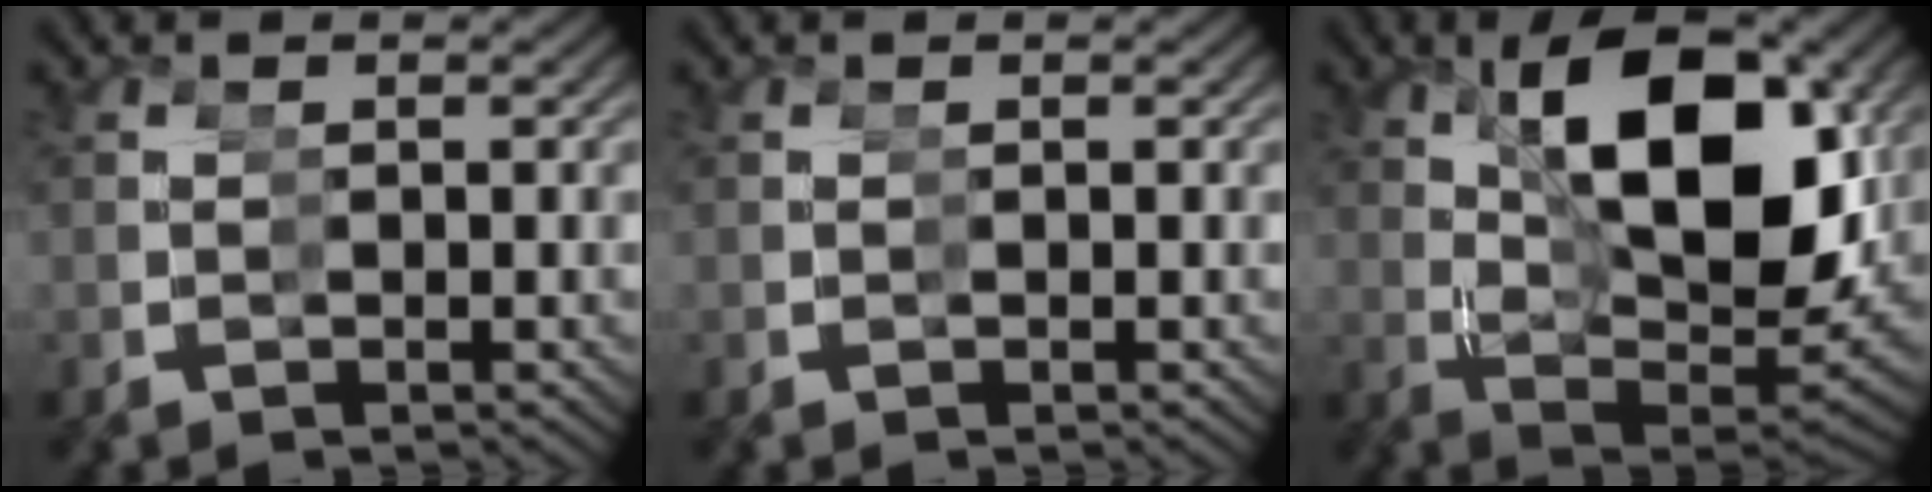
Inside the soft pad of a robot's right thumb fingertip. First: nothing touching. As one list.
[{"total": 0.0}, {"total": 14.6, "force": [2.6, 7.1, 12.4], "torque": [-0.199, 0.001, 0.055]}]